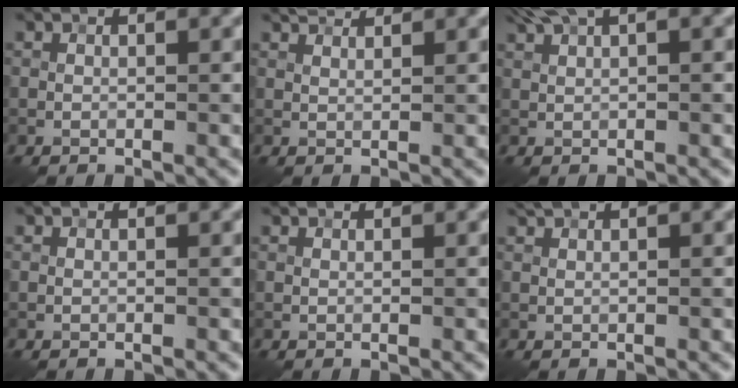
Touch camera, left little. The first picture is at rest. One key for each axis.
{"total": 2.1, "fx": 1.9, "fy": 0.4, "fz": 0.8, "tx": -0.022, "ty": -0.001, "tz": 0.029}
{"total": 2.8, "fx": 1.9, "fy": 0.6, "fz": 2.0, "tx": -0.045, "ty": 0.007, "tz": 0.039}
{"total": 0.0}
{"total": 0.6, "fx": 0.6, "fy": 0.0, "fz": 0.2, "tx": -0.009, "ty": -0.004, "tz": 0.003}
{"total": 0.7, "fx": 0.6, "fy": 0.1, "fz": 0.4, "tx": -0.010, "ty": -0.002, "tz": 0.012}